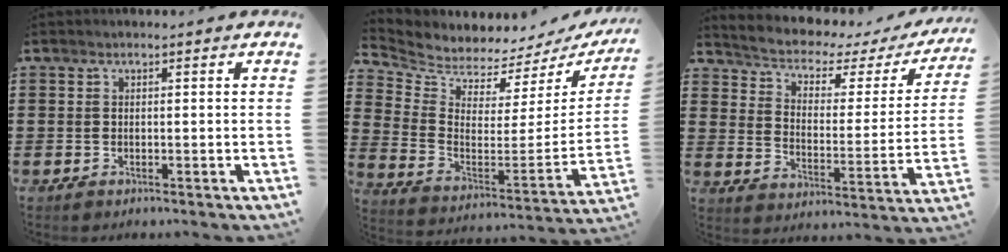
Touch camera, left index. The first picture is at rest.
{"total": 3.8, "force": [3.8, 0.5, -0.4], "torque": [-0.026, -0.052, 0.061]}
{"total": 3.4, "force": [2.7, 1.2, 1.7], "torque": [-0.052, -0.026, 0.035]}